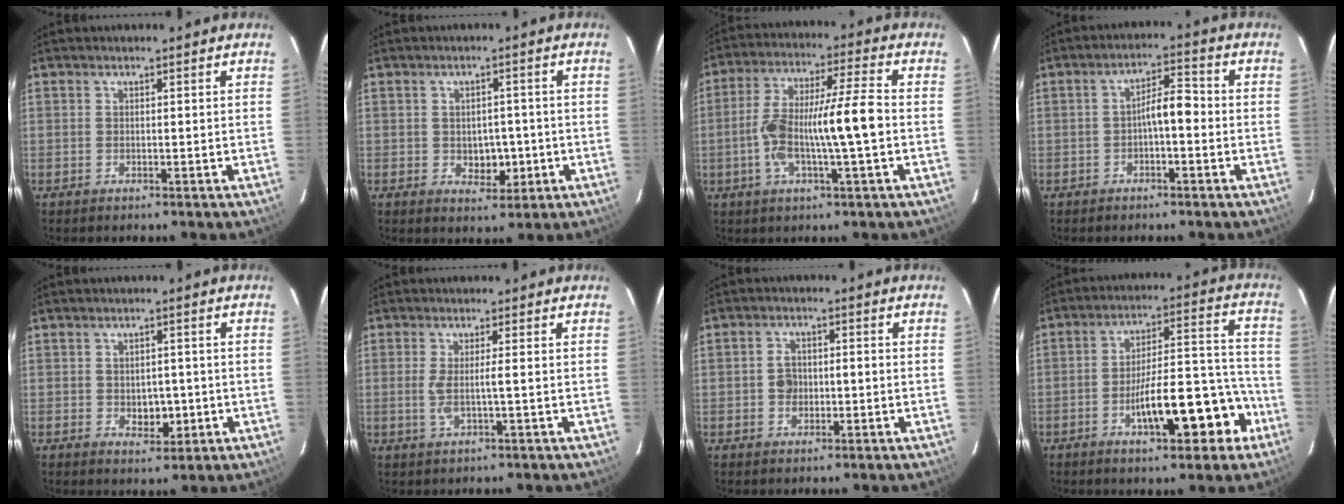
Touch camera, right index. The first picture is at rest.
{"total": 4.2, "force": [-0.9, 2.9, 2.9], "torque": [-0.031, 0.004, -0.003]}
{"total": 12.5, "force": [-2.0, 0.9, 12.3], "torque": [-0.234, 0.018, -0.039]}
{"total": 4.7, "force": [-0.9, 1.4, 4.4], "torque": [-0.070, 0.021, -0.014]}
{"total": 3.8, "force": [-0.8, 2.5, 2.7], "torque": [-0.031, 0.001, -0.003]}
{"total": 3.4, "force": [-0.3, 0.0, 3.4], "torque": [-0.068, -0.004, -0.003]}
{"total": 3.4, "force": [-0.6, 2.4, 2.3], "torque": [-0.045, 0.010, -0.011]}
{"total": 14.3, "force": [-6.3, 4.0, 12.2], "torque": [-0.185, 0.035, -0.088]}